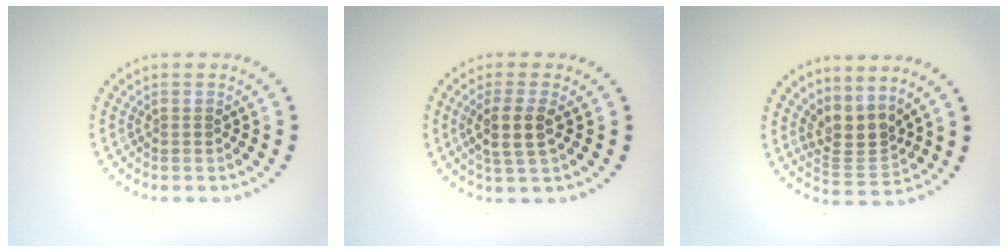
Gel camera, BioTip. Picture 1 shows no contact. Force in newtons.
{"total": 2.9, "press": 2.5, "slide": 1.4}
{"total": 3.2, "press": 2.3, "slide": 2.1}